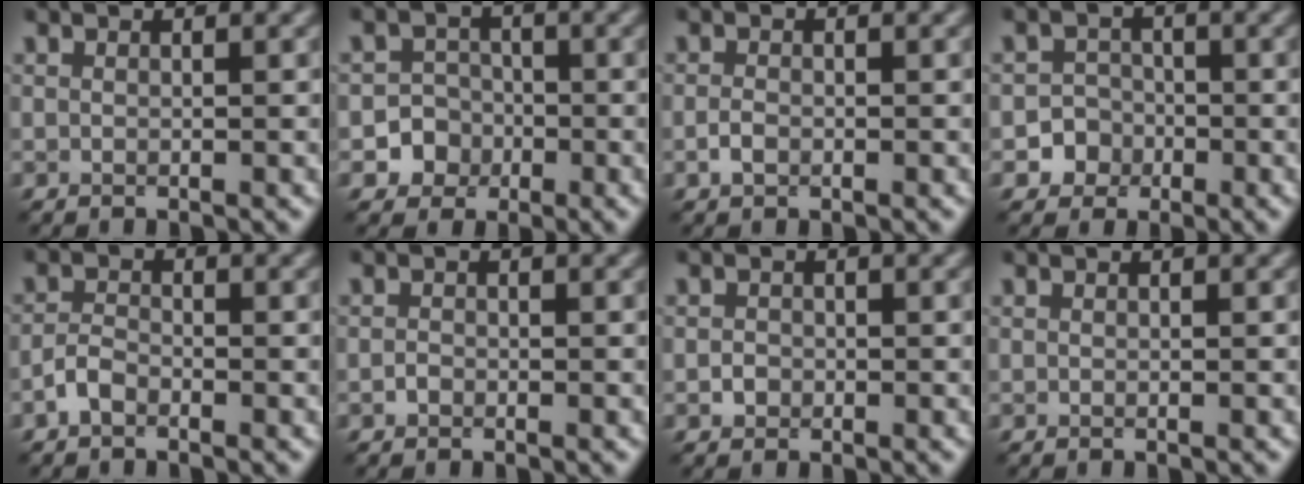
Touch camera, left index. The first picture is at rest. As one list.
[{"total": 4.3, "force": [-1.7, 4.0, 0.3], "torque": [0.029, 0.004, -0.044]}, {"total": 1.2, "force": [-0.5, 0.8, 0.7], "torque": [-0.016, 0.000, -0.012]}, {"total": 3.3, "force": [-1.5, 2.9, 0.1], "torque": [0.036, 0.003, -0.033]}, {"total": 1.7, "force": [-1.2, 0.8, 0.9], "torque": [-0.016, 0.006, -0.028]}, {"total": 0.7, "force": [-0.4, 0.5, 0.3], "torque": [-0.005, -0.001, -0.008]}, {"total": 1.0, "force": [-0.3, 0.8, 0.3], "torque": [-0.001, -0.001, -0.008]}, {"total": 0.0}]